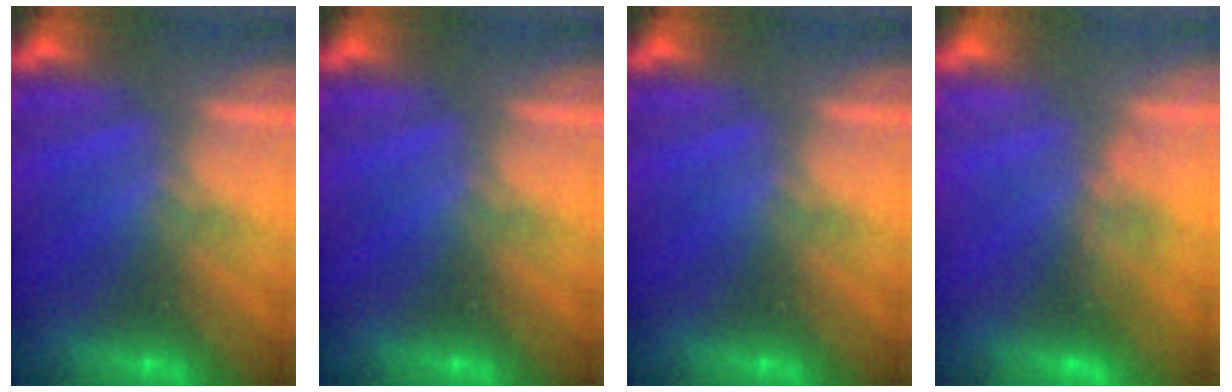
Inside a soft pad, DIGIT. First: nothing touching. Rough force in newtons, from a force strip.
{"total": 0.0}
{"total": 0.0}
{"total": 3.0}